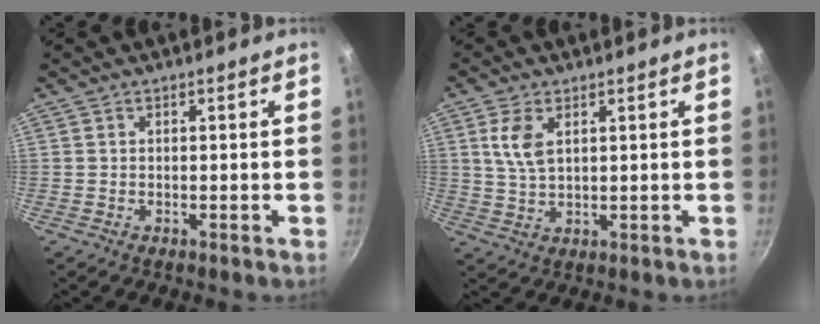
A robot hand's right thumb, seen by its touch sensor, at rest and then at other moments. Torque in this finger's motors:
{"motor_torque": [0.05, -0.08, 0.77, -0.05, 0.14]}